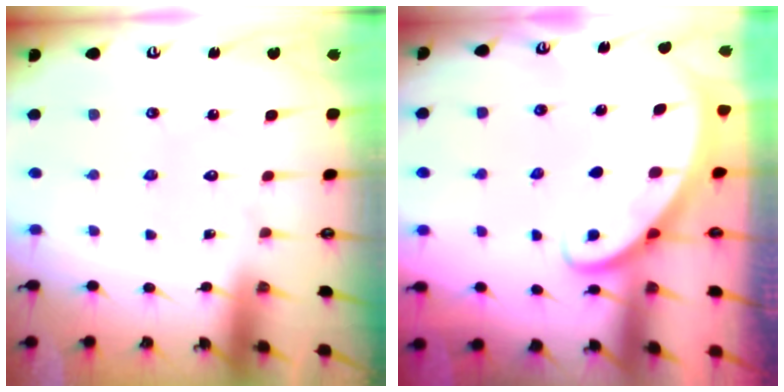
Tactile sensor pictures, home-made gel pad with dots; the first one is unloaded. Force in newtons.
{"total": 2.7, "press": 2.7, "slide": 0.1}